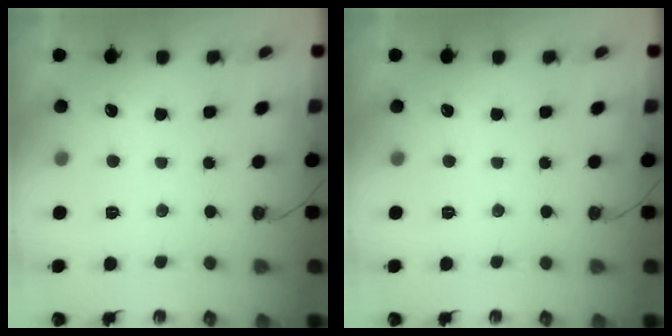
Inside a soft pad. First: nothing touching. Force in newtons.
{"total": 0.0}